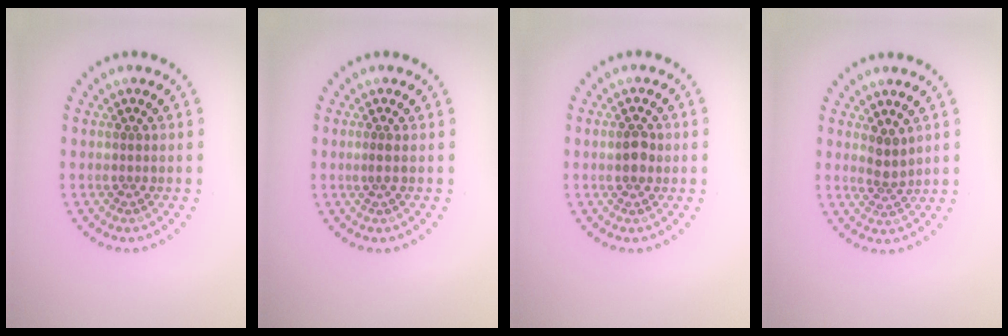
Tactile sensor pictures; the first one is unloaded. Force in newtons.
{"total": 0.5, "press": 0.3, "slide": 0.4}
{"total": 1.7, "press": 1.7, "slide": 0.1}
{"total": 1.9, "press": 1.5, "slide": 1.1}